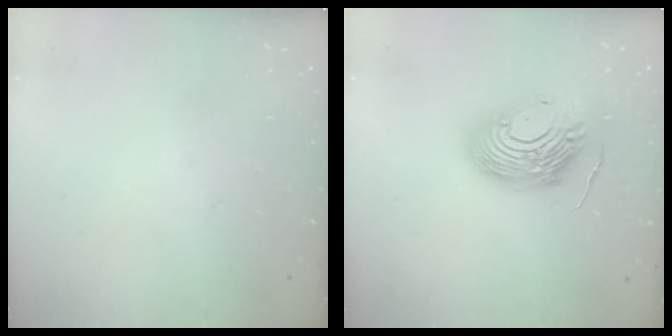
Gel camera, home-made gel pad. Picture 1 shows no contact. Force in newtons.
{"total": 16.8, "press": 16.7, "slide": 1.9}